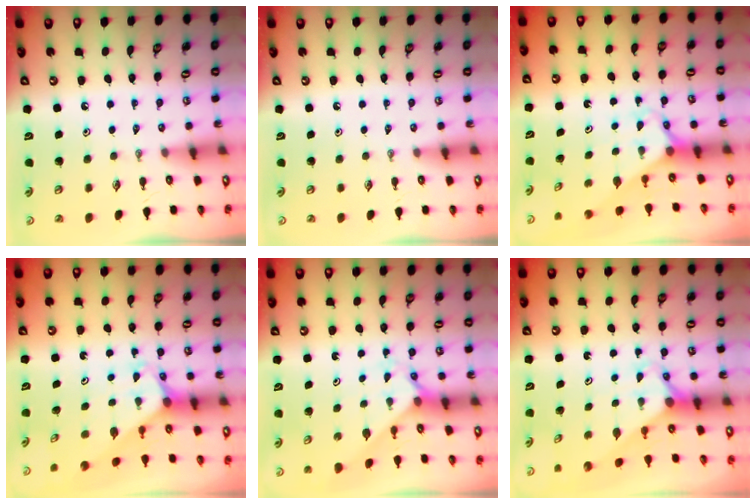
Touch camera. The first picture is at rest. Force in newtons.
{"total": 0.0}
{"total": 2.5, "press": 2.5, "slide": 0.2}
{"total": 2.0, "press": 2.0, "slide": 0.1}
{"total": 2.3, "press": 2.3, "slide": 0.1}
{"total": 2.7, "press": 2.7, "slide": 0.0}